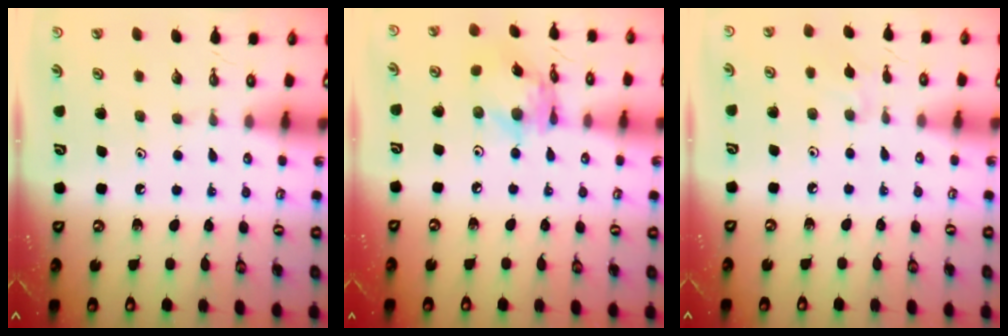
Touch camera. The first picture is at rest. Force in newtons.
{"total": 11.0, "press": 11.0, "slide": 0.8}
{"total": 4.3, "press": 4.3, "slide": 0.7}